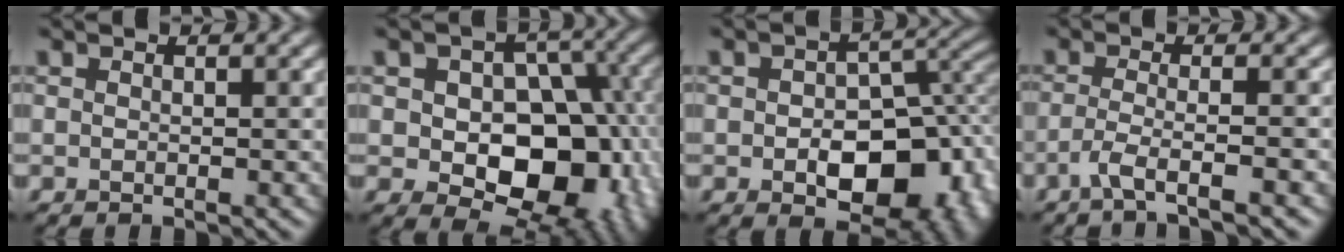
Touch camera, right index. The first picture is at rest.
{"total": 11.5, "force": [-1.6, 7.8, 8.3], "torque": [-0.101, -0.009, -0.023]}
{"total": 11.8, "force": [-3.1, 7.4, 8.6], "torque": [-0.099, -0.018, -0.034]}
{"total": 3.2, "force": [-2.0, 0.5, 2.4], "torque": [-0.042, -0.004, -0.053]}